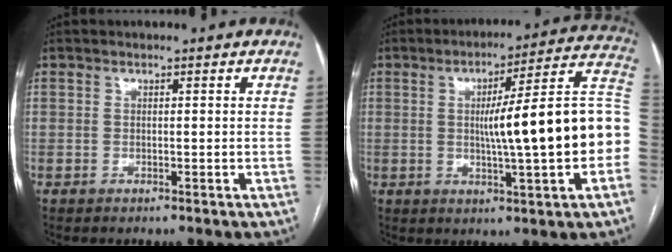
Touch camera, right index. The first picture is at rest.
{"total": 18.5, "force": [-1.2, 0.9, 18.5], "torque": [-0.220, 0.037, -0.017]}